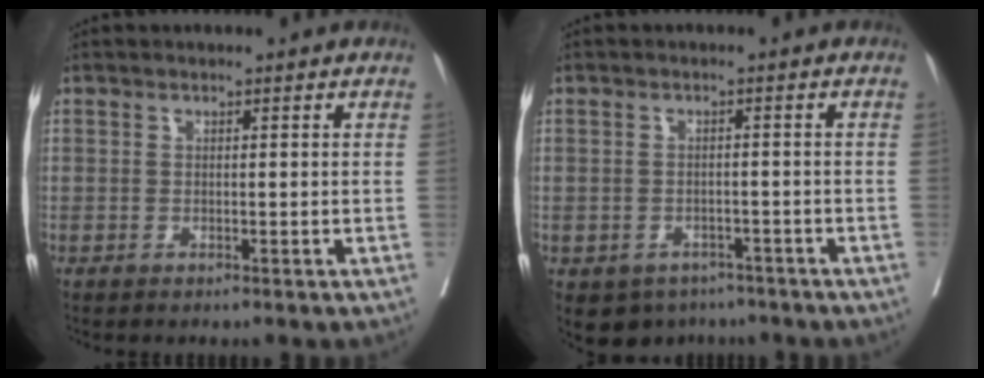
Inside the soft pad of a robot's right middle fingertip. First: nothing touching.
{"total": 5.3, "force": [-3.8, 3.6, 0.9], "torque": [-0.008, 0.008, -0.049]}